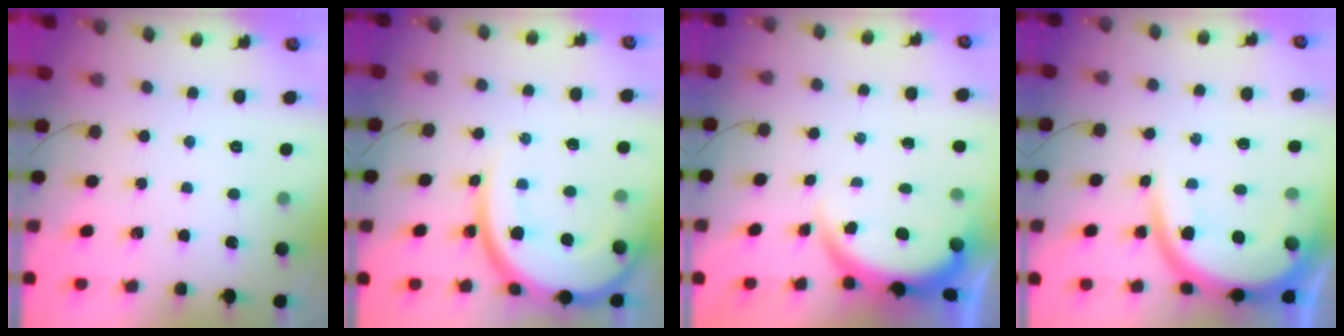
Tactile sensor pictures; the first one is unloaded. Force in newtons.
{"total": 13.4, "press": 13.4, "slide": 1.4}
{"total": 3.8, "press": 3.8, "slide": 0.2}
{"total": 11.6, "press": 11.6, "slide": 1.2}